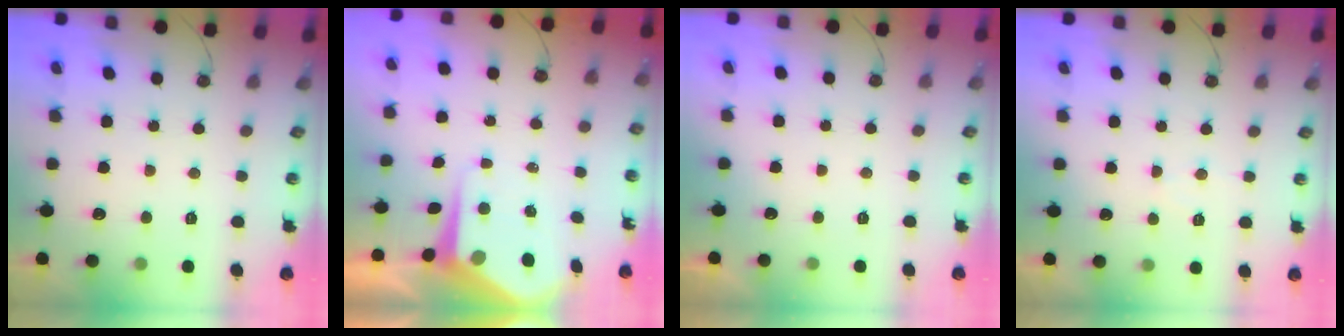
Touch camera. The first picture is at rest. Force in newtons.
{"total": 8.8, "press": 8.7, "slide": 1.1}
{"total": 0.0}
{"total": 4.6, "press": 4.6, "slide": 0.7}